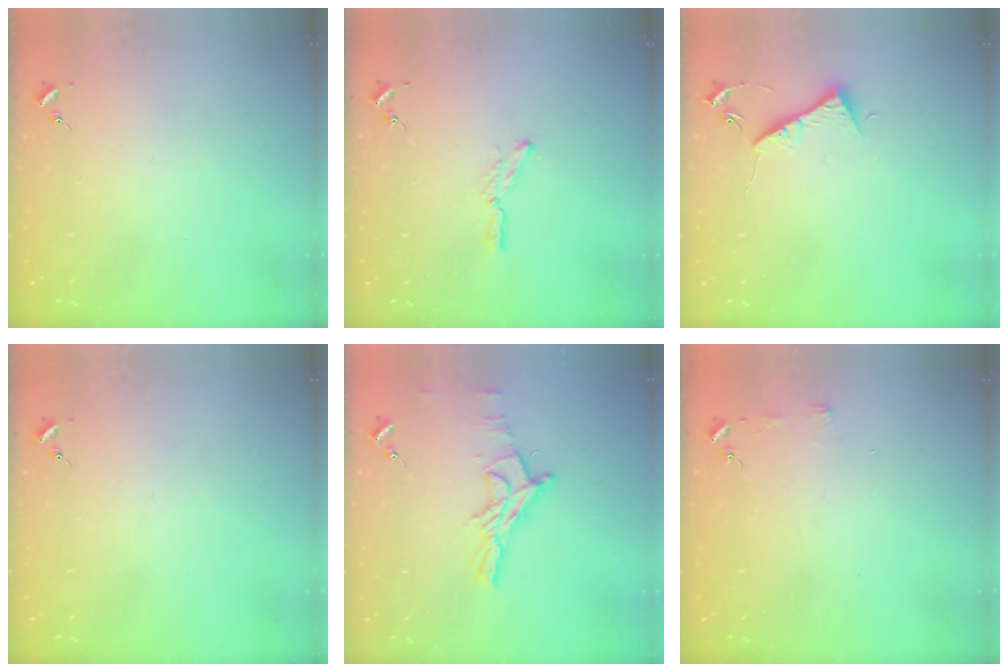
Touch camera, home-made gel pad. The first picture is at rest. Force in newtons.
{"total": 6.8, "press": 6.8, "slide": 0.2}
{"total": 6.8, "press": 6.8, "slide": 0.6}
{"total": 0.0}
{"total": 13.2, "press": 13.1, "slide": 1.1}
{"total": 3.3, "press": 3.2, "slide": 0.5}